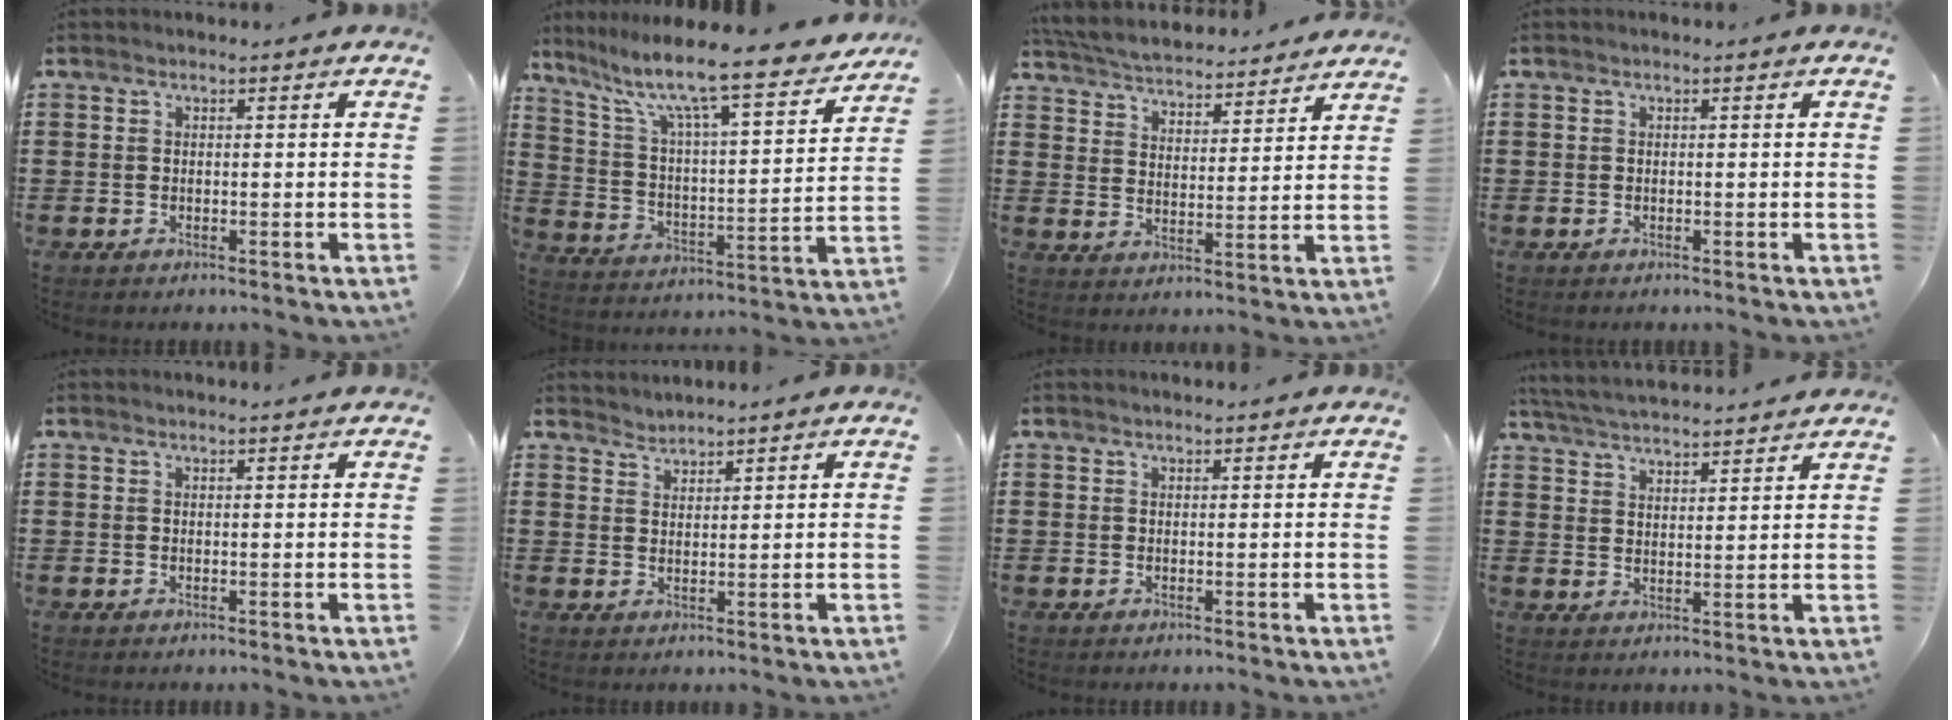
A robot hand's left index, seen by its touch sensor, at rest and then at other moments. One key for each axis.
{"total": 10.1, "fx": 8.2, "fy": 0.6, "fz": 5.8, "tx": -0.136, "ty": -0.062, "tz": 0.130}
{"total": 4.7, "fx": 4.6, "fy": 0.1, "fz": 0.3, "tx": -0.032, "ty": -0.034, "tz": 0.077}
{"total": 0.0}
{"total": 0.9, "fx": 0.8, "fy": -0.1, "fz": 0.4, "tx": -0.008, "ty": -0.002, "tz": 0.016}
{"total": 2.0, "fx": 2.0, "fy": -0.1, "fz": -0.6, "tx": 0.005, "ty": -0.003, "tz": 0.040}
{"total": 0.8, "fx": 0.8, "fy": -0.1, "fz": 0.1, "tx": -0.004, "ty": -0.002, "tz": 0.016}
{"total": 4.1, "fx": 4.0, "fy": -0.1, "fz": 0.6, "tx": -0.028, "ty": -0.022, "tz": 0.070}